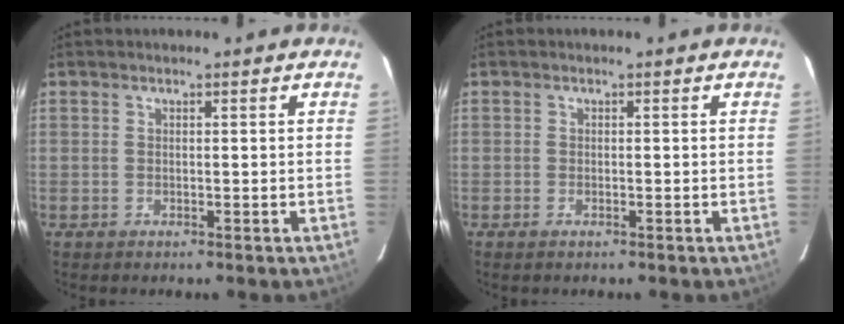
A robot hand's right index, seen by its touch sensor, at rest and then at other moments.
{"total": 0.8, "force": [-0.6, 0.3, 0.4], "torque": [-0.009, -0.002, -0.011]}